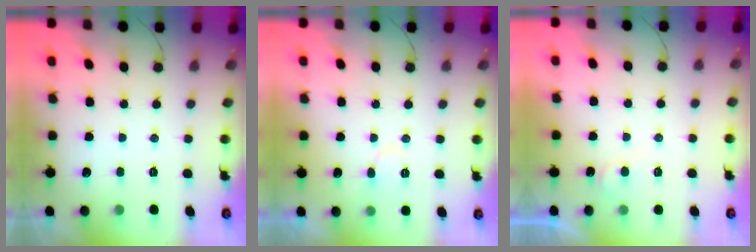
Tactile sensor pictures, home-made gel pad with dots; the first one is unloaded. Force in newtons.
{"total": 6.5, "press": 6.5, "slide": 0.7}
{"total": 3.2, "press": 3.2, "slide": 0.3}